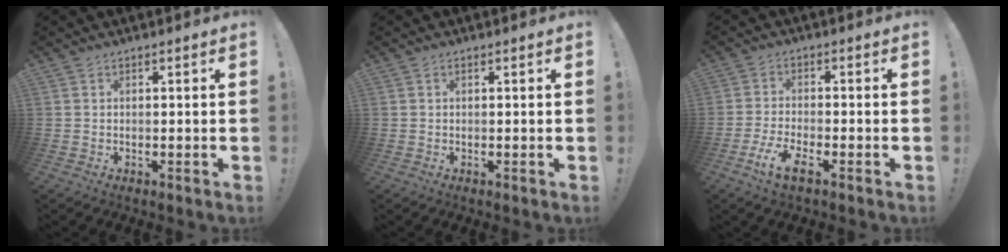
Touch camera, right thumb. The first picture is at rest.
{"total": 0.0}
{"total": 7.3, "force": [-3.9, 2.7, 5.6], "torque": [-0.116, 0.003, -0.069]}